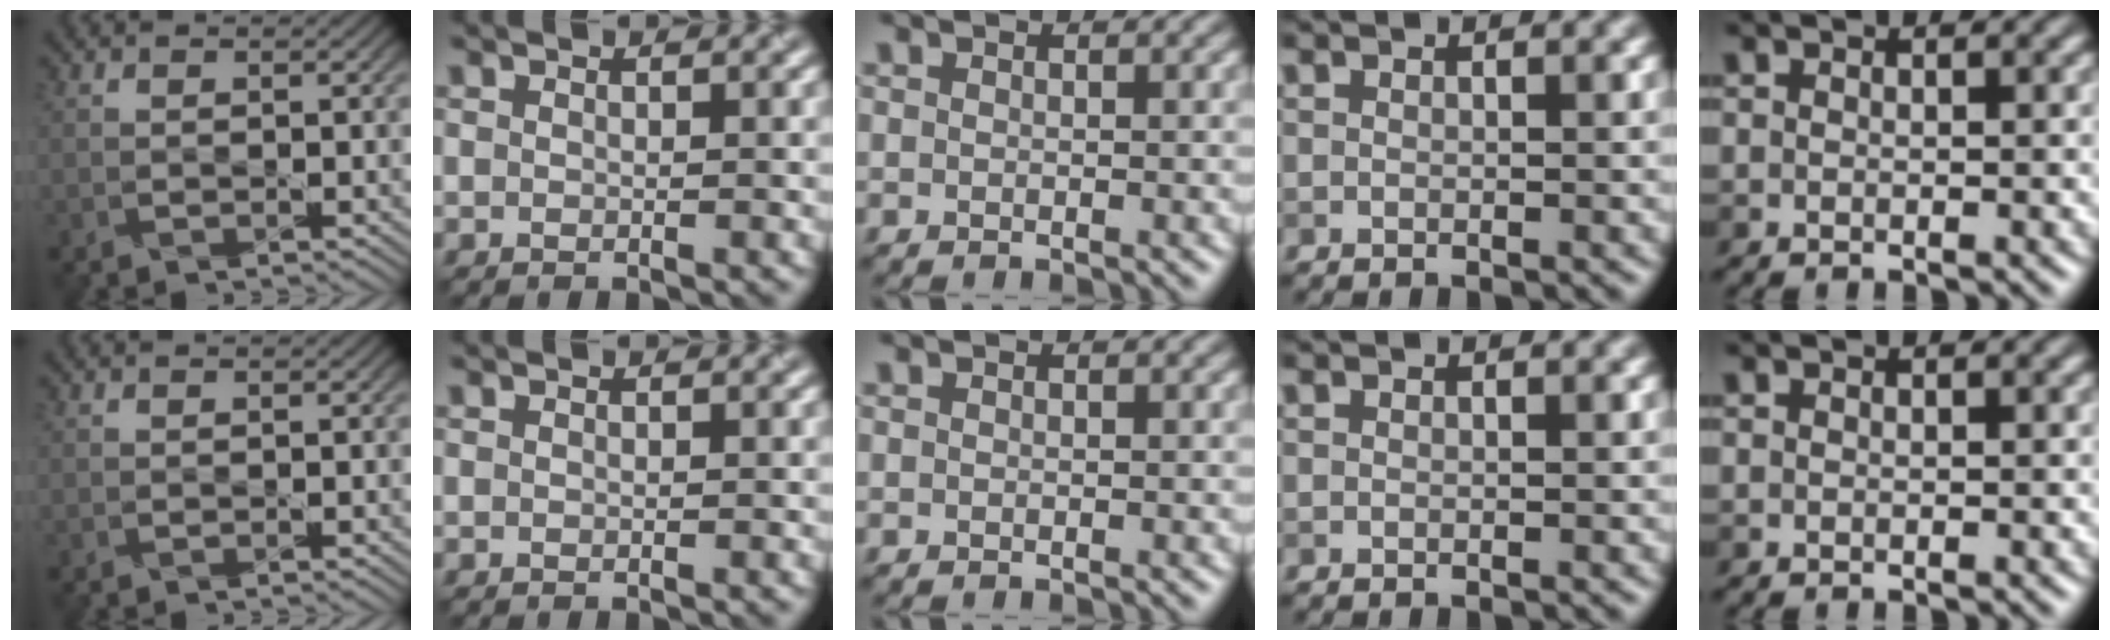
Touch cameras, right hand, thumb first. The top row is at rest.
{}